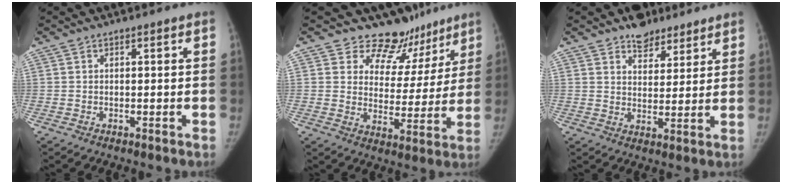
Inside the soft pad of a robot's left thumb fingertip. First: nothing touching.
{"total": 12.5, "force": [10.0, 7.3, 1.9], "torque": [0.026, -0.072, 0.127]}
{"total": 7.5, "force": [5.7, 4.3, 2.4], "torque": [-0.004, -0.034, 0.090]}